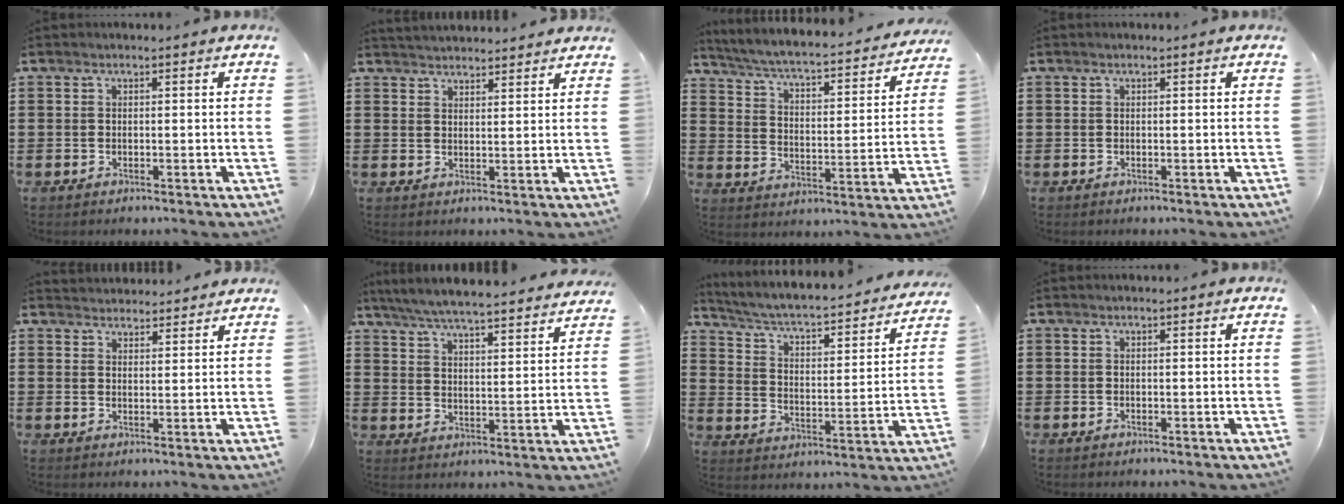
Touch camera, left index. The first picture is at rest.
{"total": 2.8, "force": [2.8, 0.0, -0.1], "torque": [-0.005, -0.007, 0.053]}
{"total": 3.6, "force": [3.3, 0.0, 1.5], "torque": [-0.050, -0.034, 0.044]}
{"total": 0.0}
{"total": 2.7, "force": [2.7, 0.2, -0.5], "torque": [0.001, -0.008, 0.052]}
{"total": 5.6, "force": [5.4, -0.3, 1.5], "torque": [-0.054, -0.038, 0.090]}
{"total": 3.4, "force": [2.8, 0.4, 1.9], "torque": [-0.056, -0.032, 0.034]}
{"total": 0.0}